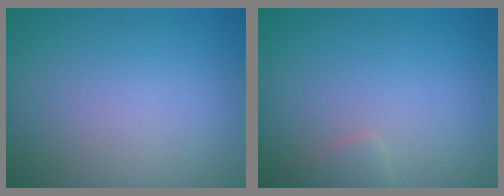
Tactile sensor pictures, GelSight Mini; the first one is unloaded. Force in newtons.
{"total": 1.3, "press": 1.3, "slide": 0.1}